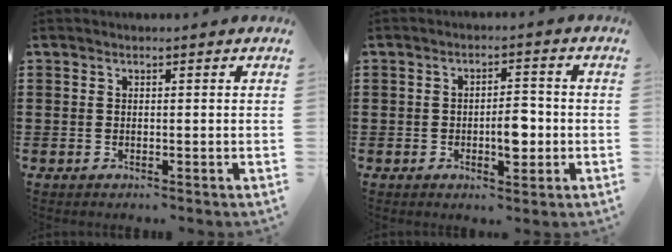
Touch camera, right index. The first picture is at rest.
{"total": 4.7, "force": [-1.1, 2.1, 4.0], "torque": [-0.055, -0.001, -0.023]}